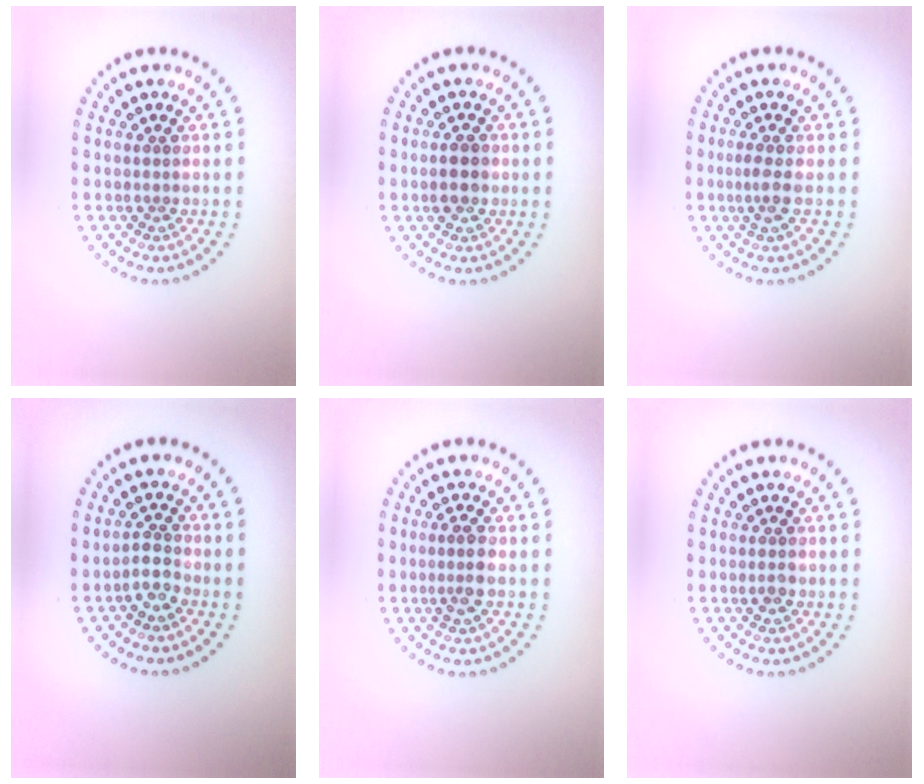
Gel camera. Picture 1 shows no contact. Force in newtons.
{"total": 2.0, "press": 1.9, "slide": 0.2}
{"total": 1.5, "press": 1.3, "slide": 0.7}
{"total": 1.6, "press": 1.2, "slide": 1.0}
{"total": 1.9, "press": 1.8, "slide": 0.6}
{"total": 0.9, "press": 0.9, "slide": 0.1}